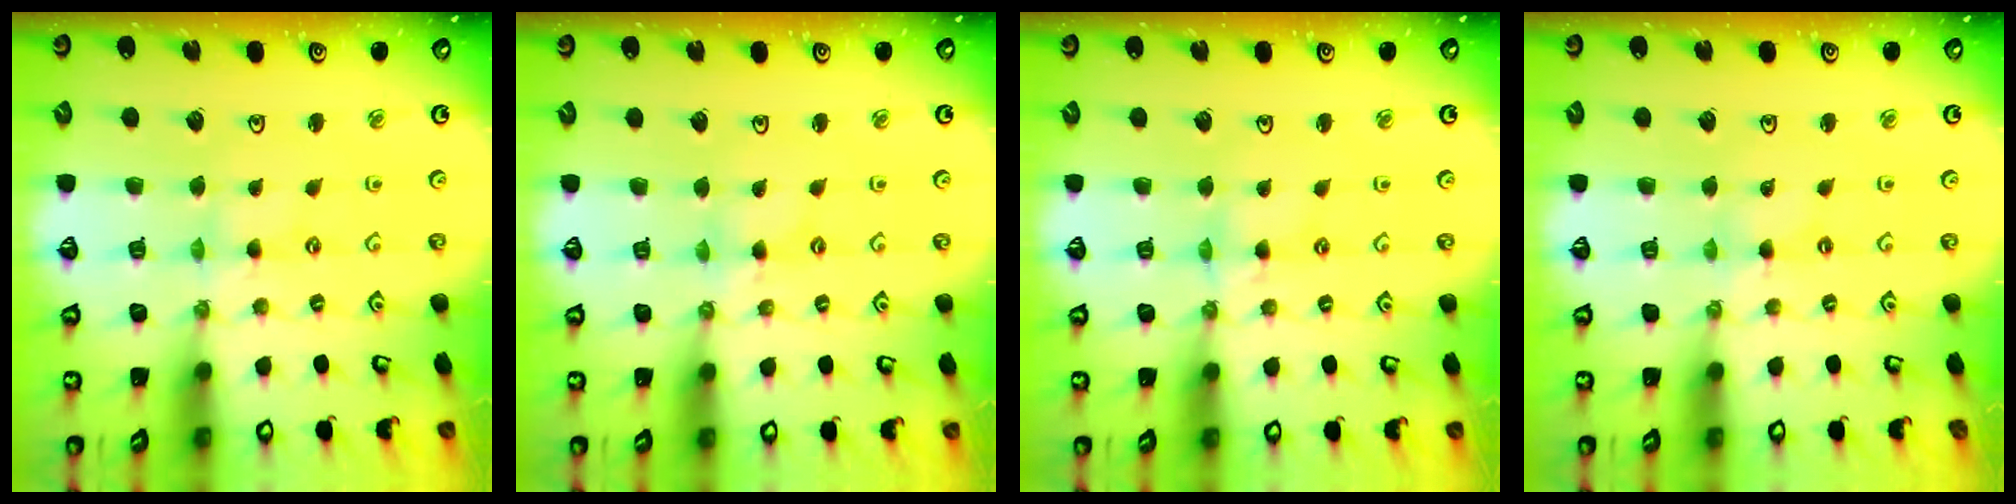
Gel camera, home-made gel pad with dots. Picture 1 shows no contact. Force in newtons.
{"total": 1.3, "press": 1.3, "slide": 0.3}
{"total": 2.4, "press": 2.4, "slide": 0.3}
{"total": 0.0}